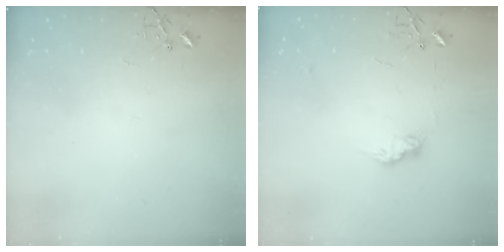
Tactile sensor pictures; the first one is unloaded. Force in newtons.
{"total": 8.1, "press": 8.1, "slide": 0.3}